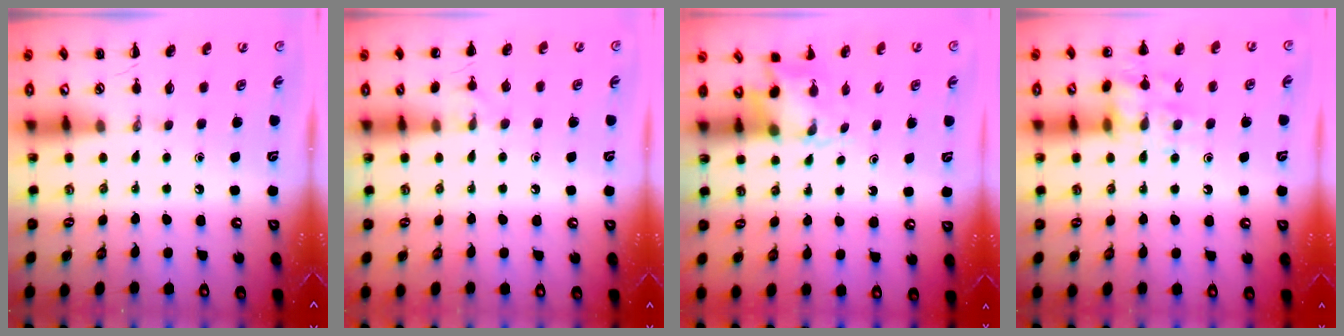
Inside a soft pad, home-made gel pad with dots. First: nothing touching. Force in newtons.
{"total": 5.3, "press": 5.1, "slide": 1.4}
{"total": 2.5, "press": 2.3, "slide": 1.0}
{"total": 14.3, "press": 14.2, "slide": 1.8}